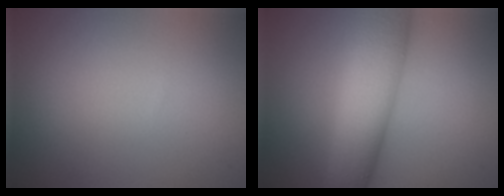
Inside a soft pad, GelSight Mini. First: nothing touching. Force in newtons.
{"total": 8.2, "press": 8.2, "slide": 0.2}